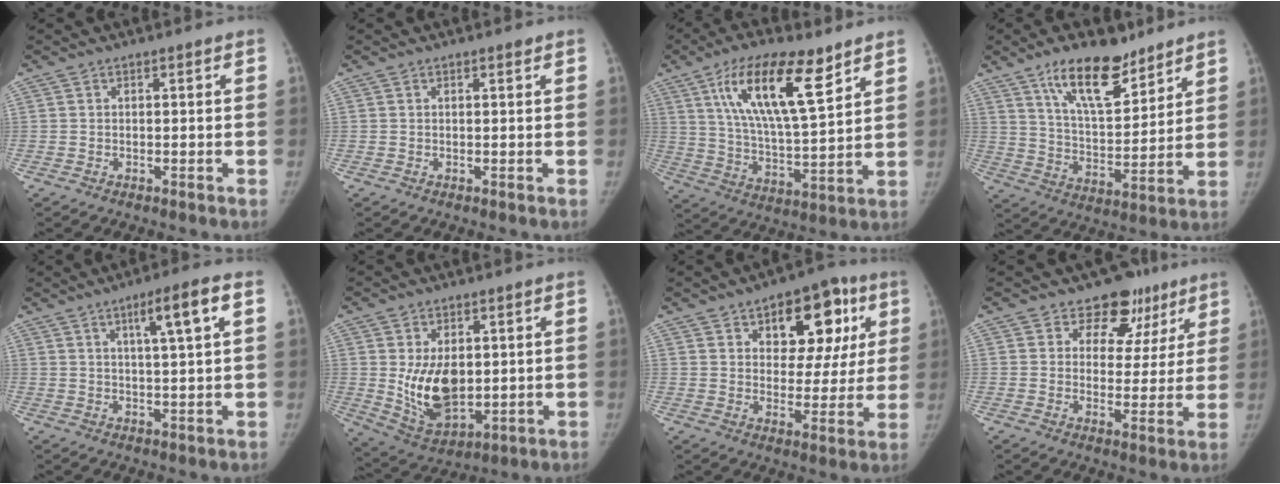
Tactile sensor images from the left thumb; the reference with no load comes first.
{"total": 0.7, "force": [0.5, 0.1, 0.5], "torque": [-0.006, -0.003, 0.009]}
{"total": 18.1, "force": [9.5, 5.8, 14.3], "torque": [-0.233, -0.039, 0.170]}
{"total": 15.3, "force": [10.4, 6.2, 9.4], "torque": [-0.124, -0.063, 0.183]}
{"total": 7.8, "force": [3.1, 0.5, 7.1], "torque": [-0.117, -0.002, 0.049]}
{"total": 12.2, "force": [0.8, 7.5, 9.7], "torque": [-0.142, -0.018, 0.036]}
{"total": 16.4, "force": [7.0, 9.5, 11.4], "torque": [-0.092, -0.010, 0.096]}
{"total": 10.2, "force": [6.6, 7.4, 2.5], "torque": [0.019, -0.024, 0.079]}